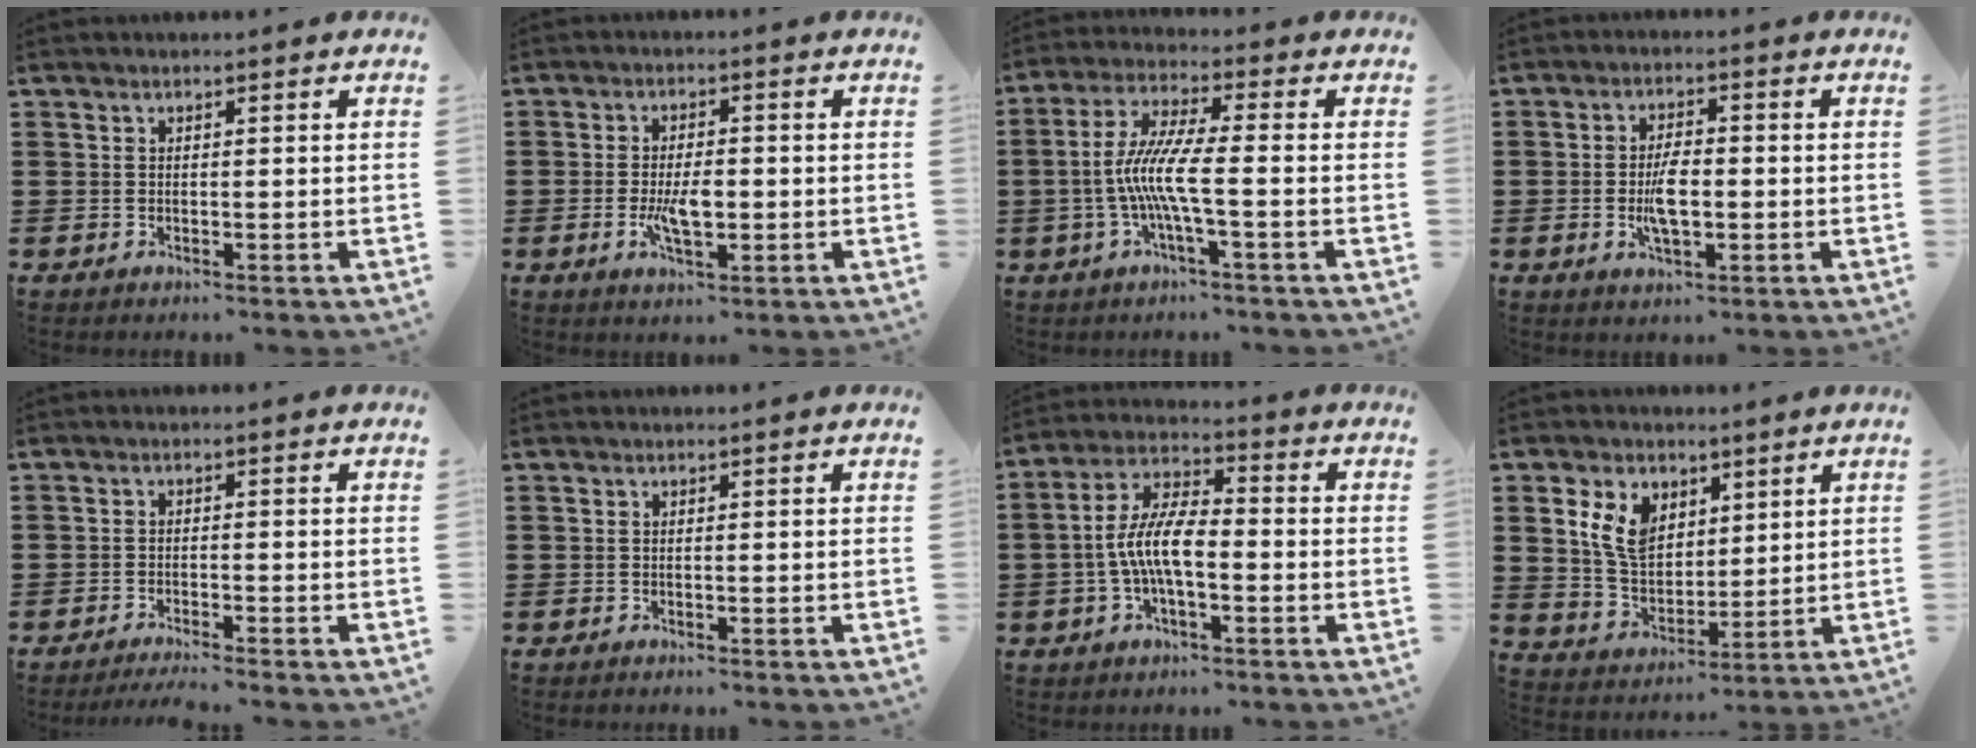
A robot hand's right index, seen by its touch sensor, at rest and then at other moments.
{"total": 5.2, "force": [-1.0, 1.9, 4.7], "torque": [-0.102, -0.004, -0.022]}
{"total": 8.2, "force": [-2.0, 0.7, 8.0], "torque": [-0.179, -0.017, -0.049]}
{"total": 5.4, "force": [-0.9, 2.2, 4.9], "torque": [-0.107, -0.003, -0.021]}
{"total": 2.0, "force": [-2.0, -0.3, 0.5], "torque": [-0.009, -0.001, -0.039]}
{"total": 0.0}
{"total": 8.4, "force": [-1.8, 3.1, 7.6], "torque": [-0.173, -0.006, -0.039]}
{"total": 7.7, "force": [3.4, 5.3, 4.5], "torque": [-0.101, 0.015, 0.062]}